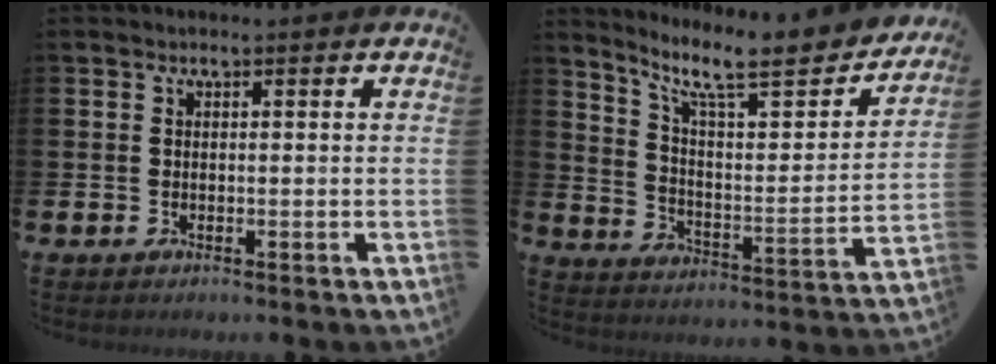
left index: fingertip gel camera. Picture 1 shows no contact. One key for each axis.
{"total": 10.3, "fx": 8.5, "fy": 2.2, "fz": 5.3, "tx": -0.117, "ty": -0.062, "tz": 0.137}